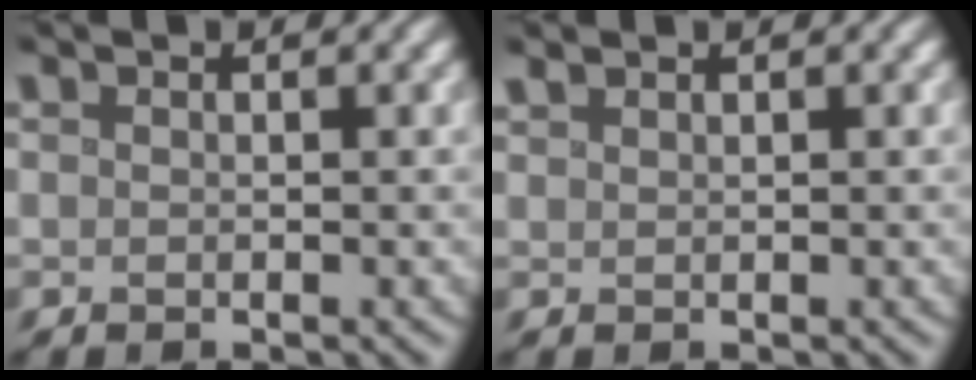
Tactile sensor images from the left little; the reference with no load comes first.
{"total": 0.7, "force": [0.6, 0.1, 0.2], "torque": [-0.004, 0.002, 0.015]}